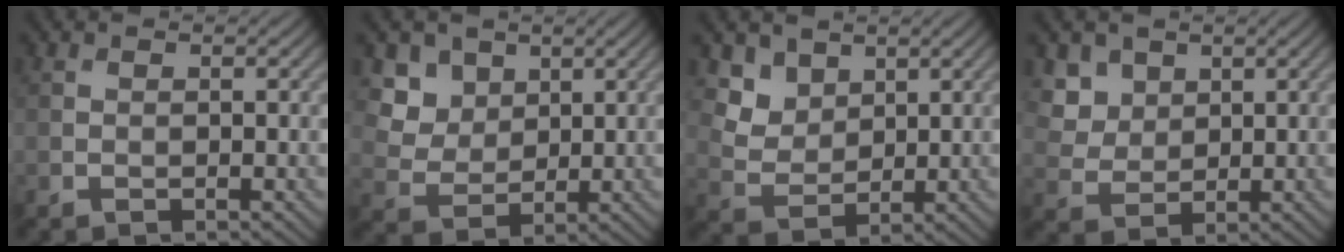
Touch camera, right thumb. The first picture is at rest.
{"total": 5.8, "force": [3.1, 4.3, 2.2], "torque": [-0.076, -0.022, 0.077]}
{"total": 4.7, "force": [3.1, 3.1, 1.6], "torque": [-0.057, -0.020, 0.076]}
{"total": 4.8, "force": [2.6, 3.6, 1.8], "torque": [-0.060, -0.014, 0.060]}